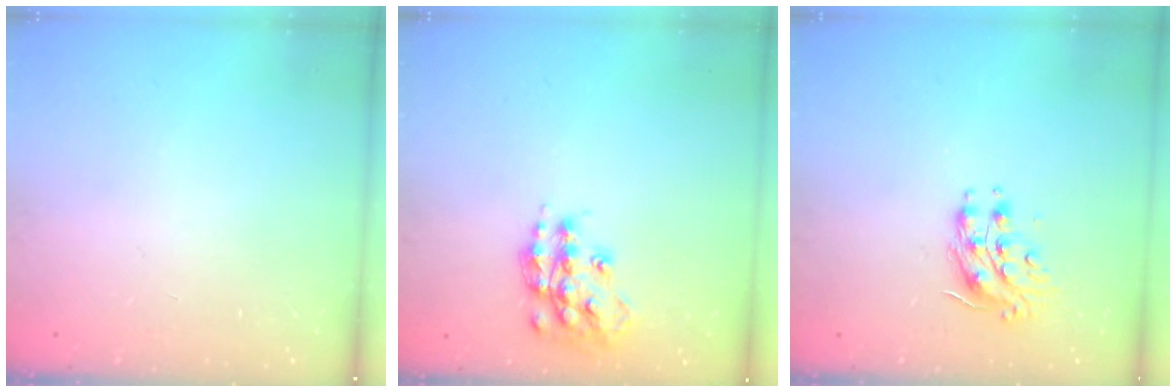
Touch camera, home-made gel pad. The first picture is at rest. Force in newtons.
{"total": 14.6, "press": 14.6, "slide": 0.8}
{"total": 8.7, "press": 8.7, "slide": 0.5}